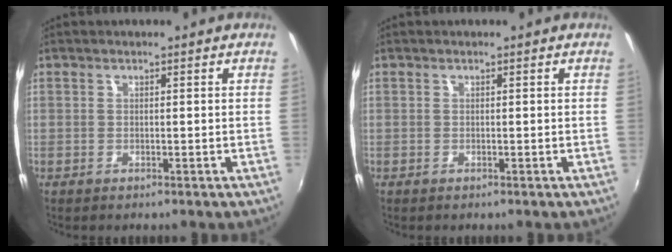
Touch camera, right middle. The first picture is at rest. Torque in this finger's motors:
{"motor_torque": [0.28, -0.18, 0.05, 0.01]}